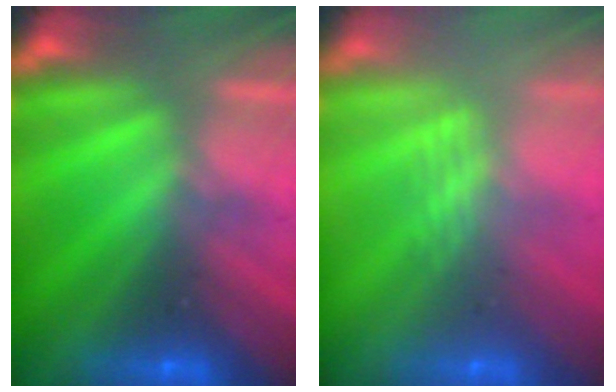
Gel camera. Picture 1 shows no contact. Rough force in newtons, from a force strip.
{"total": 2.4}